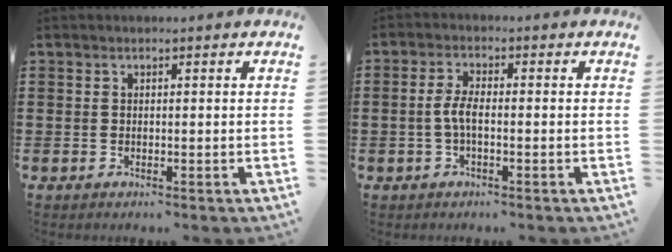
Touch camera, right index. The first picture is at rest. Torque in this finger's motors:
{"motor_torque": [0.53, 0.43, 0.43, 0.05]}